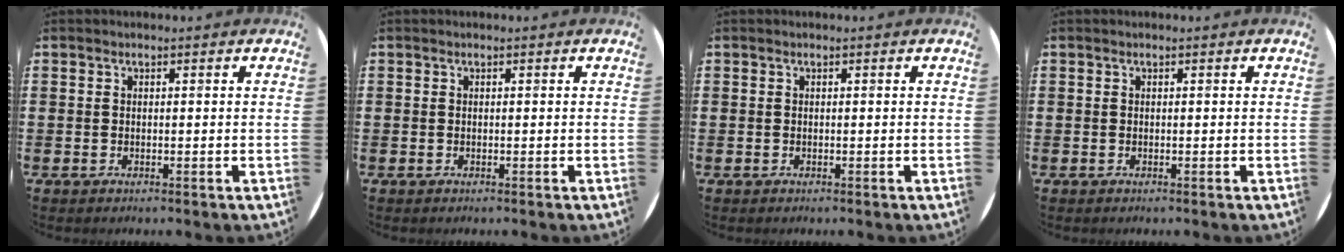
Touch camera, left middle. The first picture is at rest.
{"total": 0.0}
{"total": 0.0}
{"total": 0.0}